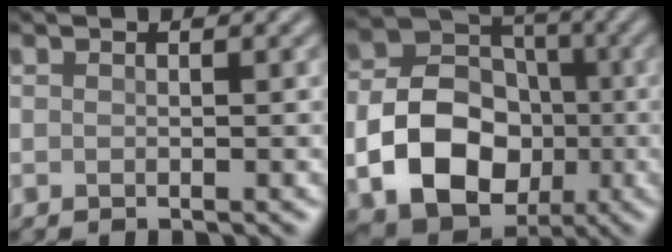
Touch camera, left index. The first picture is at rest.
{"total": 10.6, "force": [-2.6, 8.1, 6.4], "torque": [-0.116, -0.014, -0.046]}